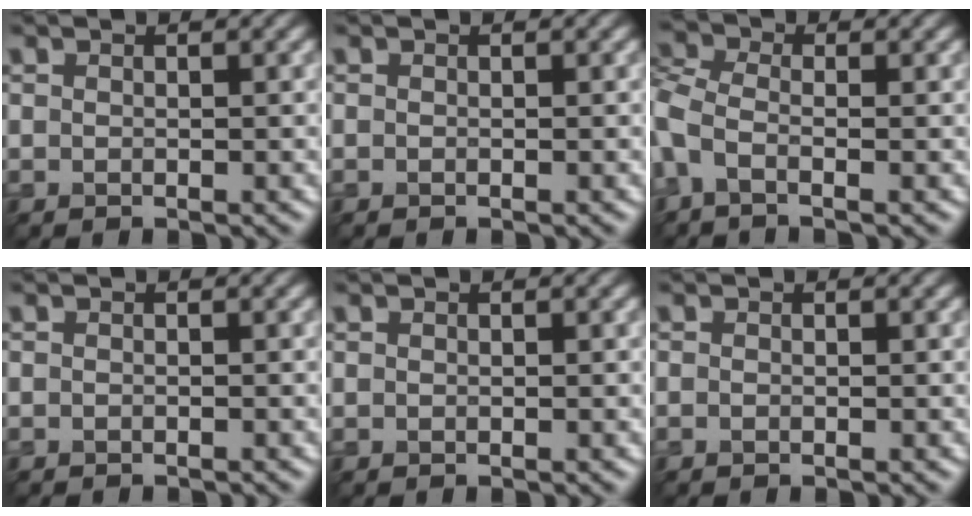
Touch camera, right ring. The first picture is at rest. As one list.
[{"total": 0.0}, {"total": 3.5, "force": [-1.3, 1.7, 2.7], "torque": [-0.073, -0.001, -0.045]}, {"total": 0.9, "force": [-0.9, 0.1, 0.1], "torque": [0.001, -0.006, -0.014]}, {"total": 0.0}, {"total": 0.0}]